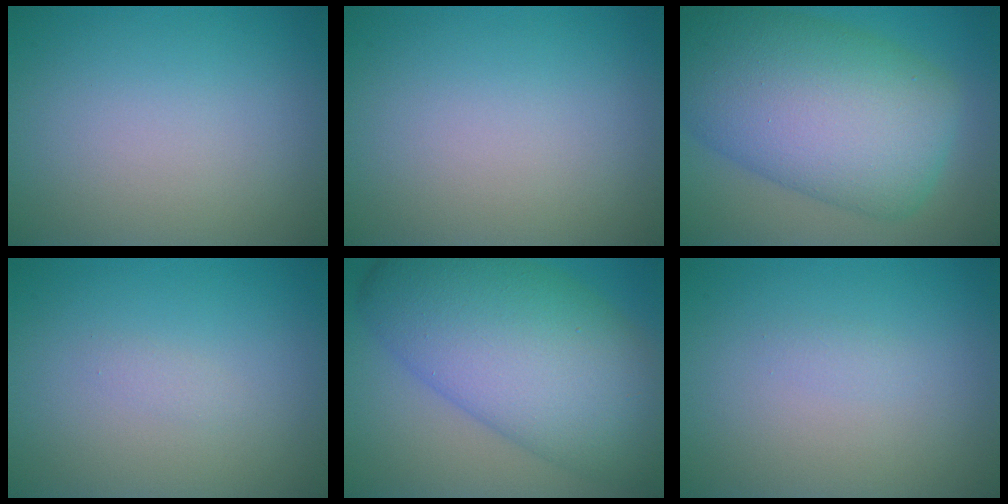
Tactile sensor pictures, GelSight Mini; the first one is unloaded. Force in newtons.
{"total": 0.0}
{"total": 14.0, "press": 14.0, "slide": 0.2}
{"total": 0.6, "press": 0.6, "slide": 0.0}
{"total": 13.2, "press": 13.2, "slide": 0.2}
{"total": 0.6, "press": 0.6, "slide": 0.0}